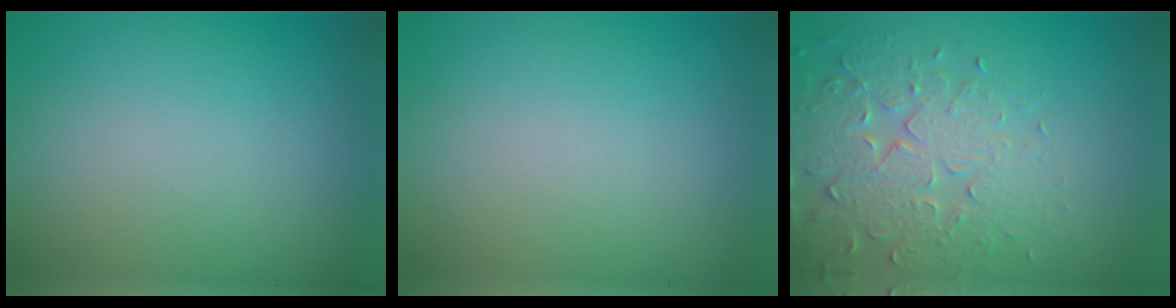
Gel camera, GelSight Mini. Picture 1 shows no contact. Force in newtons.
{"total": 0.0}
{"total": 4.6, "press": 4.5, "slide": 1.1}